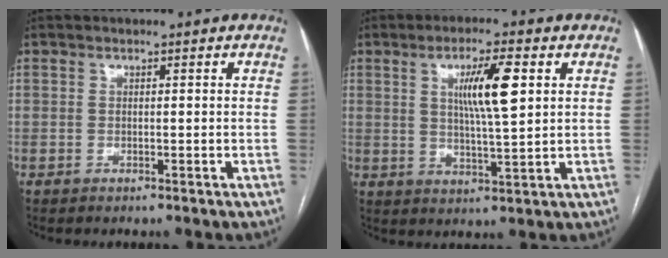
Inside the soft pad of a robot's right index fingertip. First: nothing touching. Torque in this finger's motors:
{"motor_torque": [0.72, 0.52, 0.23, 0.12]}